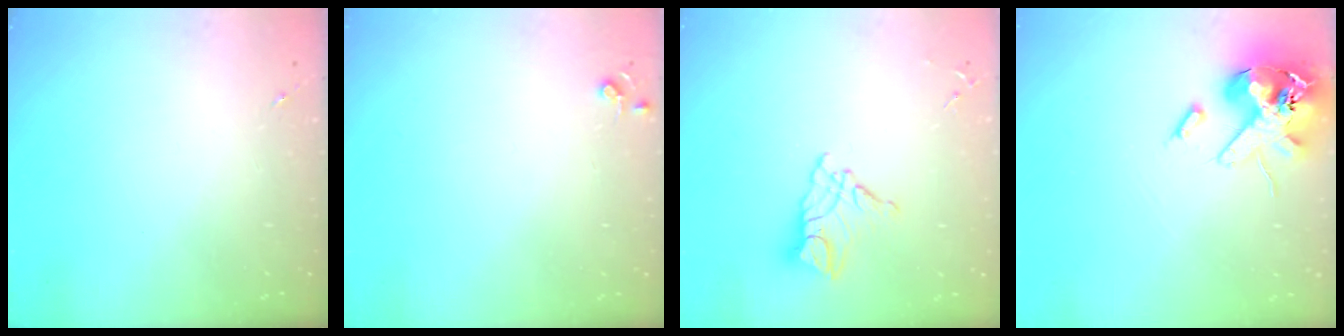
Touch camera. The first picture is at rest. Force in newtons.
{"total": 3.8, "press": 3.8, "slide": 0.5}
{"total": 11.3, "press": 11.2, "slide": 1.1}
{"total": 15.7, "press": 15.5, "slide": 2.7}